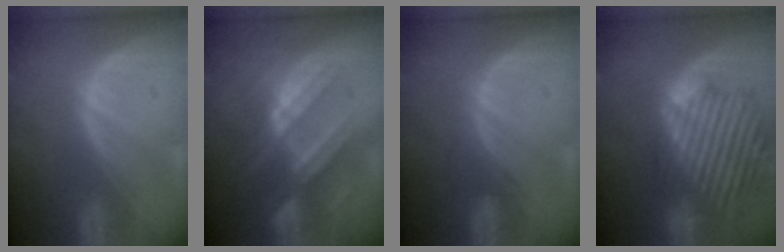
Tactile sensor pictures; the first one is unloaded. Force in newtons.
{"total": 8.6, "press": 8.3, "slide": 2.4}
{"total": 1.7, "press": 1.6, "slide": 0.7}
{"total": 14.6, "press": 12.5, "slide": 7.5}